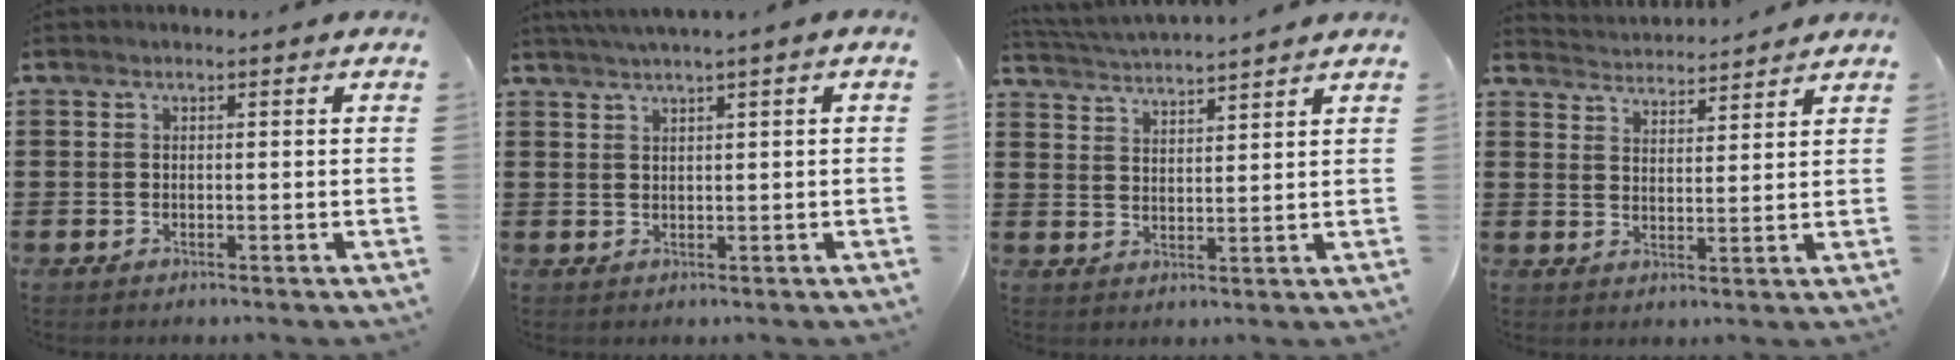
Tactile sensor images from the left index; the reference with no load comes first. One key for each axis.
{"total": 1.6, "fx": 1.0, "fy": -0.6, "fz": 1.1, "tx": -0.019, "ty": -0.003, "tz": 0.019}
{"total": 3.5, "fx": 3.4, "fy": -0.8, "fz": 0.0, "tx": -0.014, "ty": -0.020, "tz": 0.058}
{"total": 3.4, "fx": 3.3, "fy": -0.3, "fz": -0.4, "tx": -0.004, "ty": -0.021, "tz": 0.059}